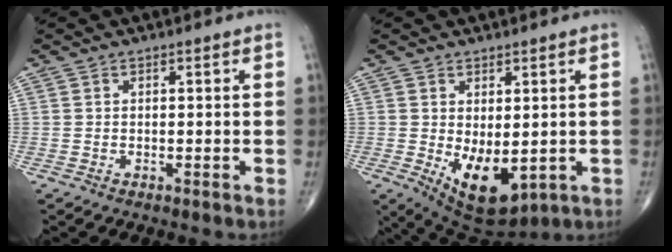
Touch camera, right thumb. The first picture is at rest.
{"total": 10.1, "force": [-1.5, 5.3, 8.5], "torque": [-0.119, -0.013, 0.002]}